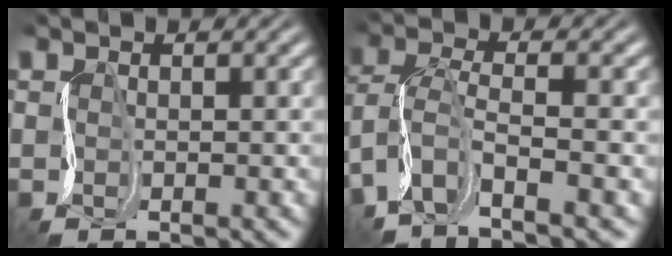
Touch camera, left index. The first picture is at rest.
{"total": 6.4, "force": [-3.2, 2.8, 4.8], "torque": [-0.107, -0.002, -0.072]}